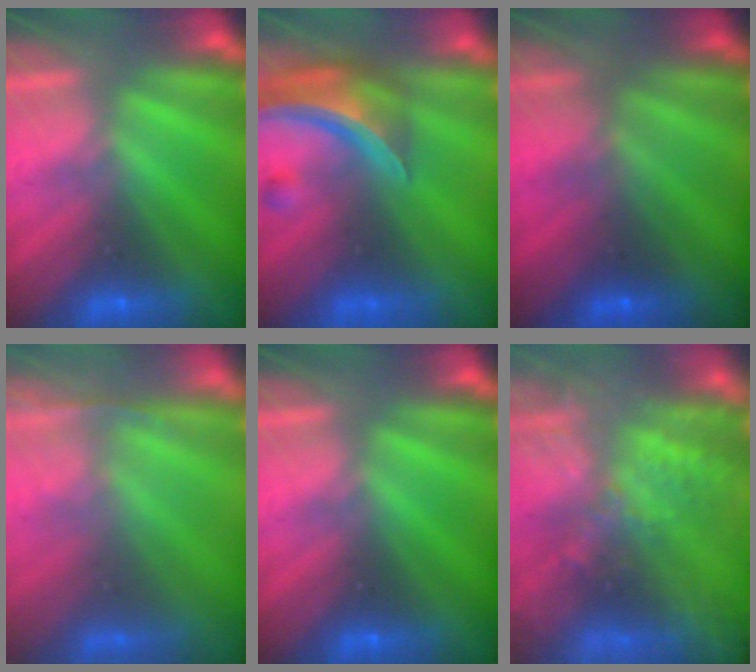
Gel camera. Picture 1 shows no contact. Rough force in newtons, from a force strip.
{"total": 7.8}
{"total": 2.0}
{"total": 1.2}
{"total": 0.0}
{"total": 8.0}